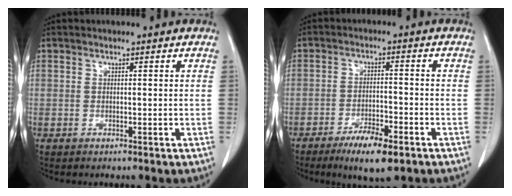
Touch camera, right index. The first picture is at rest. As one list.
[{"total": 7.2, "force": [-4.6, 1.6, 5.3], "torque": [-0.094, -0.009, -0.072]}]